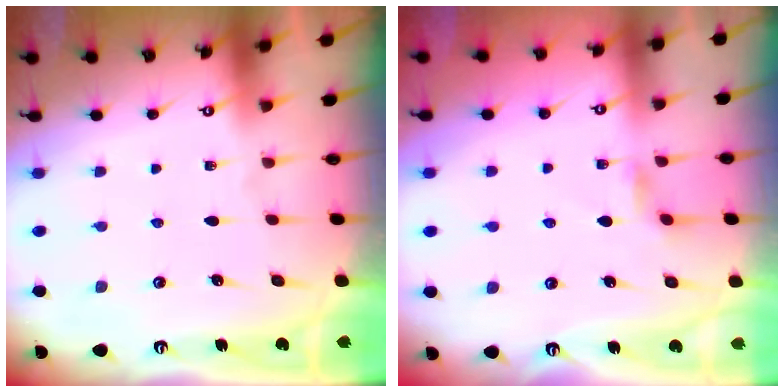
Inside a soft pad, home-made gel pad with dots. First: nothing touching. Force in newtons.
{"total": 2.3, "press": 2.3, "slide": 0.4}